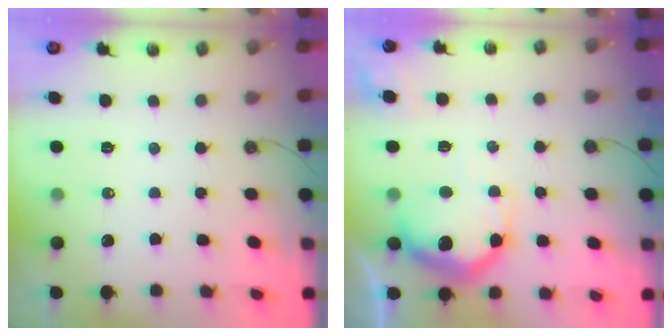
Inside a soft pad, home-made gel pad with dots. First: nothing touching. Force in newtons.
{"total": 20.4, "press": 20.3, "slide": 1.8}